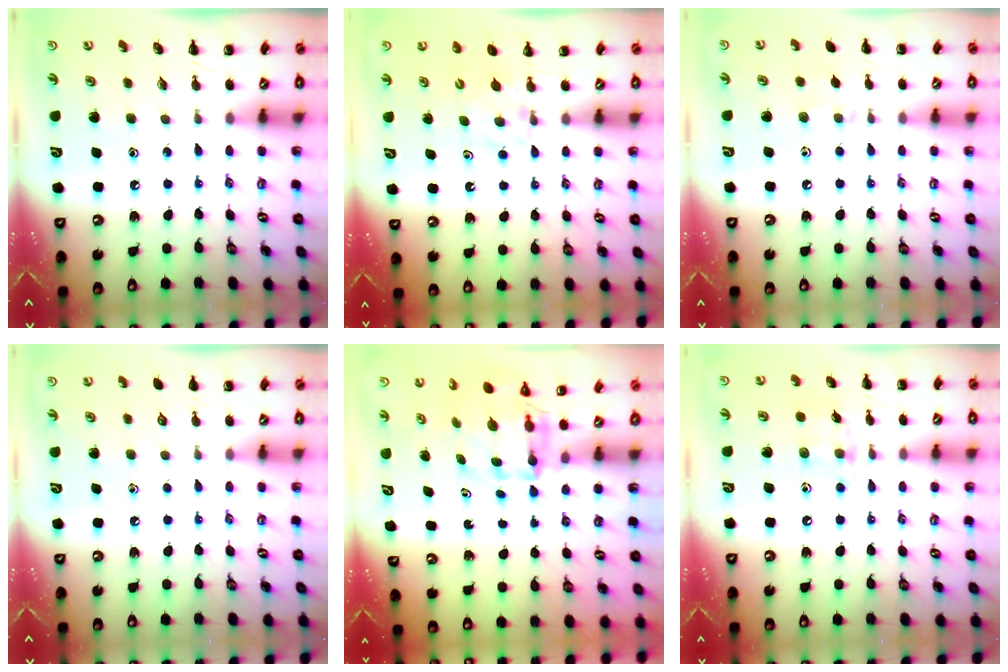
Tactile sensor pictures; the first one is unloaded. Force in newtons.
{"total": 4.1, "press": 3.9, "slide": 1.4}
{"total": 3.7, "press": 3.4, "slide": 1.4}
{"total": 0.0}
{"total": 4.7, "press": 4.7, "slide": 0.7}
{"total": 7.8, "press": 7.8, "slide": 0.6}